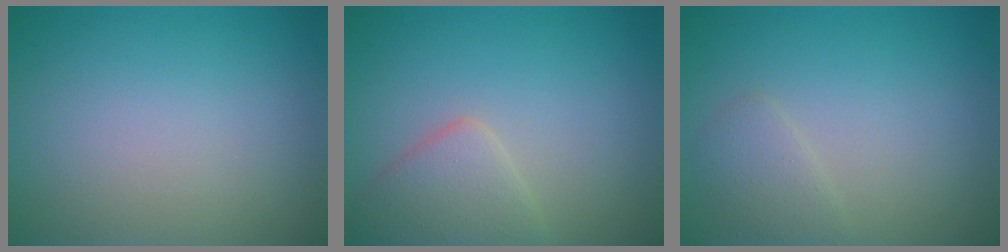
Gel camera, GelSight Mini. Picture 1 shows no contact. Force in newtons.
{"total": 3.1, "press": 3.1, "slide": 0.1}
{"total": 1.7, "press": 1.7, "slide": 0.0}